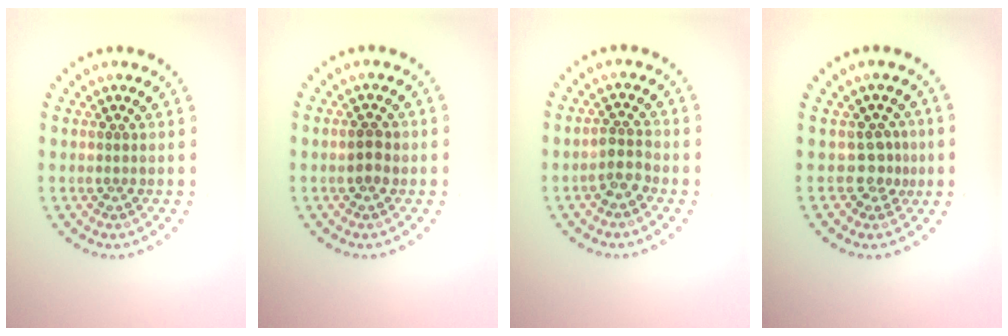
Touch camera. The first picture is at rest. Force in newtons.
{"total": 1.6, "press": 1.6, "slide": 0.1}
{"total": 2.0, "press": 1.6, "slide": 1.1}
{"total": 1.9, "press": 1.4, "slide": 1.3}